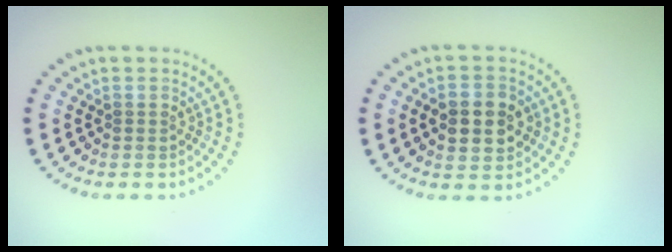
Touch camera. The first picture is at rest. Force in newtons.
{"total": 4.6, "press": 4.6, "slide": 0.1}